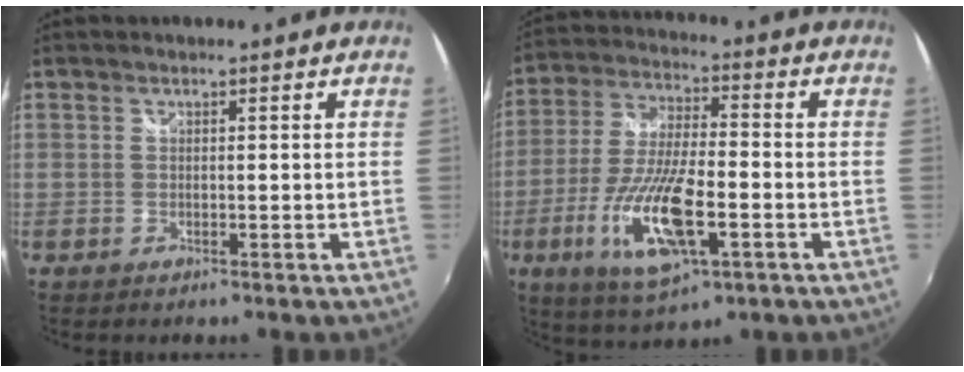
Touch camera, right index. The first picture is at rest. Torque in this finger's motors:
{"motor_torque": [1.63, -0.51, 0.61, 0.12]}